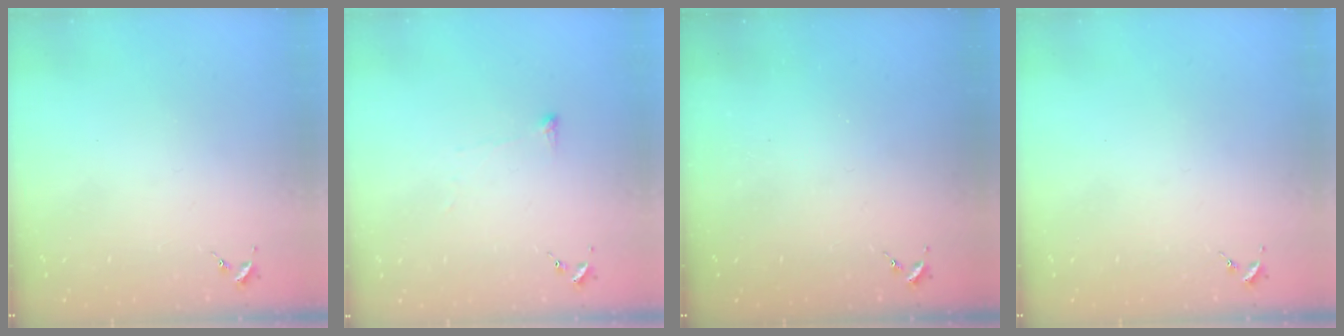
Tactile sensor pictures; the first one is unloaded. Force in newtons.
{"total": 2.9, "press": 2.9, "slide": 0.4}
{"total": 0.0}
{"total": 0.0}